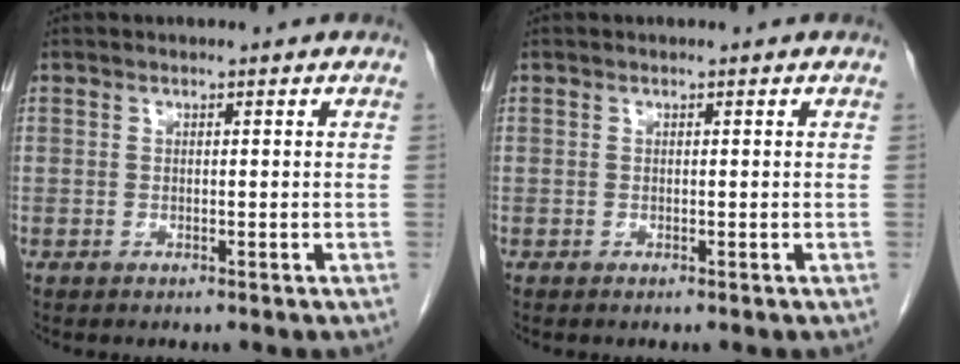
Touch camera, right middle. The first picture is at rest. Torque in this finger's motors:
{"motor_torque": [-0.17, 0.18, -0.06, -0.01]}